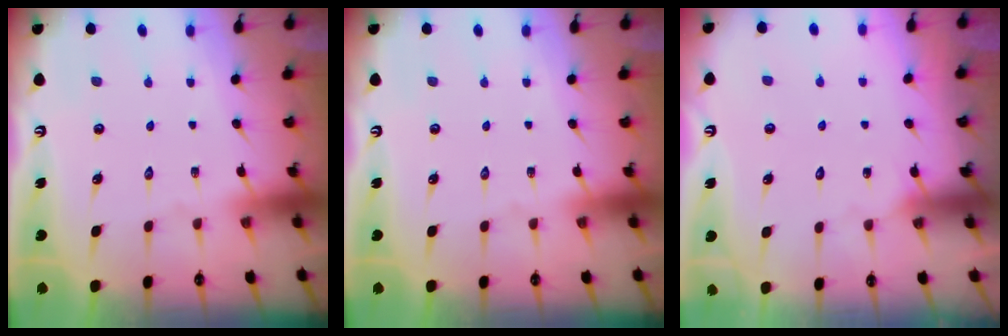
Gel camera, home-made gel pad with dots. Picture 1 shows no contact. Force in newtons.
{"total": 0.0}
{"total": 4.8, "press": 4.8, "slide": 0.4}